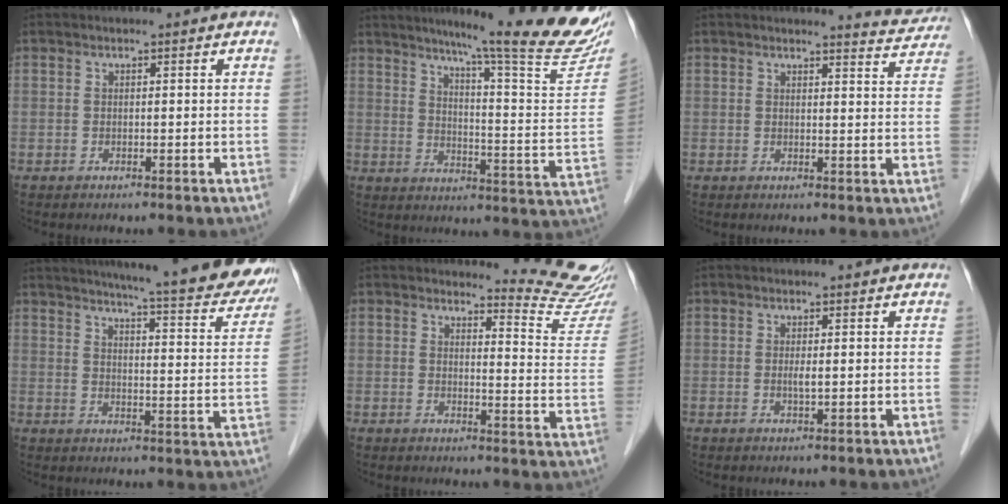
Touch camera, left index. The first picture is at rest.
{"total": 23.9, "force": [20.0, 0.0, 12.9], "torque": [-0.177, -0.082, 0.249]}
{"total": 4.9, "force": [4.9, 0.2, -0.2], "torque": [-0.001, -0.029, 0.040]}
{"total": 23.9, "force": [21.3, 1.6, 10.8], "torque": [-0.151, -0.065, 0.253]}
{"total": 10.2, "force": [10.1, -1.1, 0.7], "torque": [-0.008, -0.105, 0.108]}
{"total": 1.1, "force": [0.1, 0.1, 1.1], "torque": [-0.028, -0.002, 0.003]}